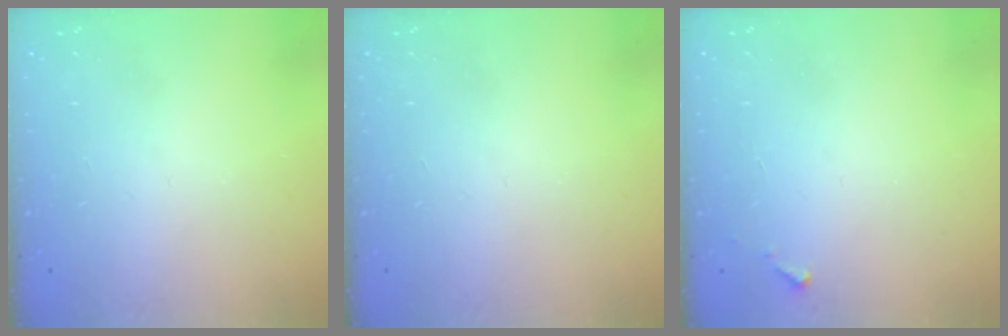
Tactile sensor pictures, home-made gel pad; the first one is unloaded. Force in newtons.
{"total": 0.0}
{"total": 2.8, "press": 2.8, "slide": 0.1}